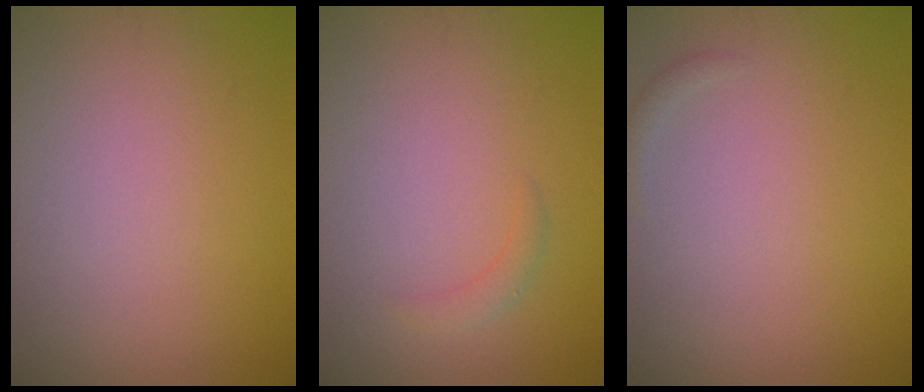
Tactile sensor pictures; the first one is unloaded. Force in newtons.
{"total": 1.0, "press": 1.0, "slide": 0.1}
{"total": 0.6, "press": 0.6, "slide": 0.0}